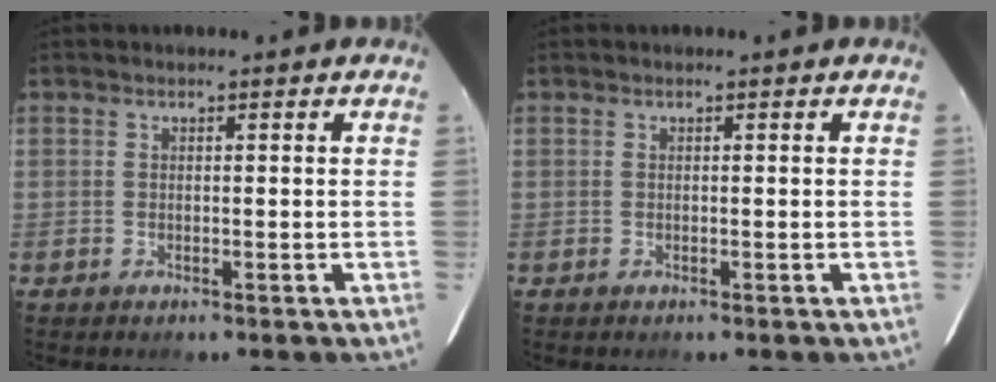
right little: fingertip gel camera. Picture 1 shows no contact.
{"total": 0.0}